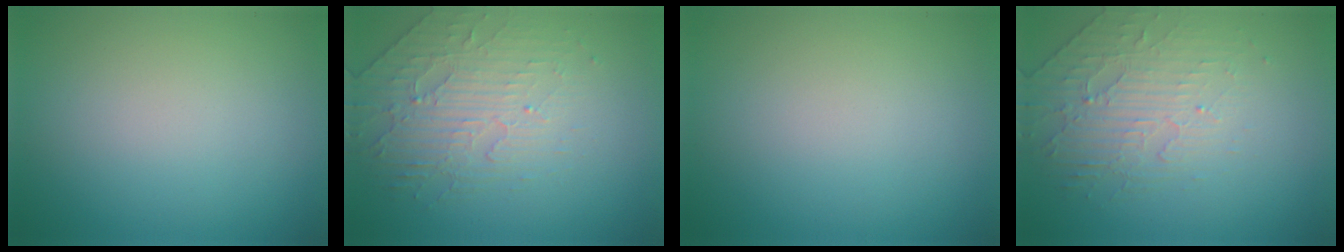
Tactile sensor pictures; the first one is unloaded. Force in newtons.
{"total": 2.8, "press": 2.3, "slide": 1.6}
{"total": 0.0}
{"total": 2.5, "press": 1.8, "slide": 1.6}